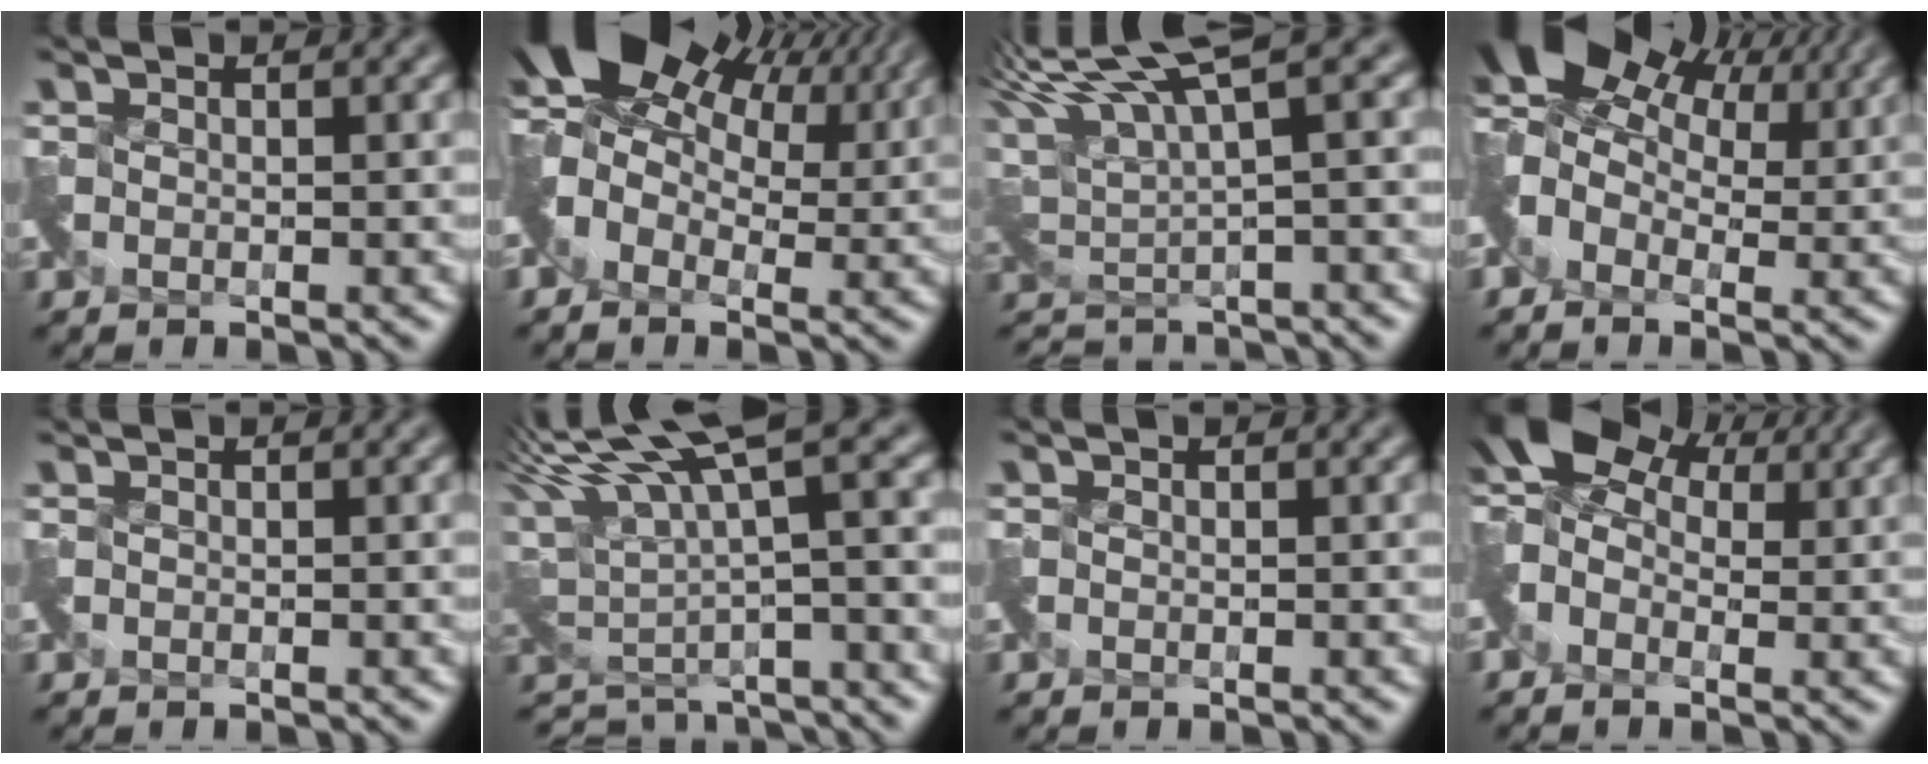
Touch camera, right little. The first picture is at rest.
{"total": 9.7, "force": [4.9, 5.8, 6.1], "torque": [-0.115, 0.016, 0.084]}
{"total": 4.9, "force": [4.2, 0.4, 2.6], "torque": [-0.040, 0.004, 0.082]}
{"total": 8.0, "force": [3.1, 5.4, 5.1], "torque": [-0.096, 0.016, 0.049]}
{"total": 0.0}
{"total": 4.4, "force": [2.6, 1.2, 3.3], "torque": [-0.048, -0.003, 0.063]}
{"total": 0.0}
{"total": 6.4, "force": [1.9, 4.6, 4.0], "torque": [-0.081, 0.017, 0.023]}